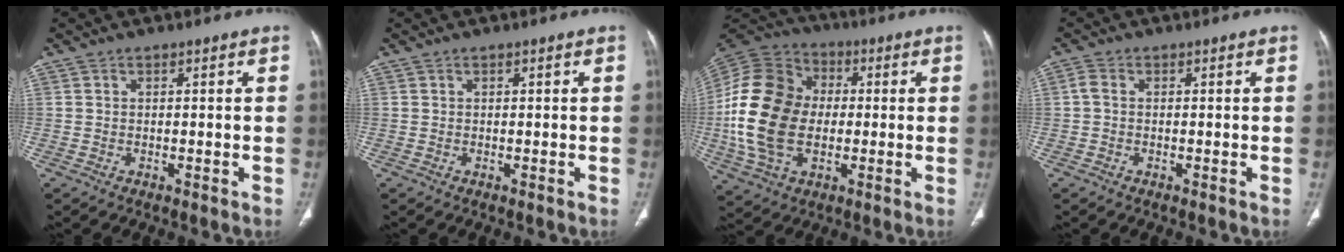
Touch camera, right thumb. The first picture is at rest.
{"total": 0.0}
{"total": 20.9, "force": [-1.2, 14.6, 14.9], "torque": [-0.295, 0.014, -0.024]}
{"total": 1.6, "force": [0.0, 1.1, 1.2], "torque": [-0.024, 0.004, -0.004]}